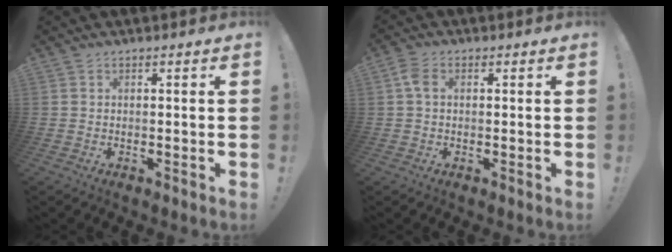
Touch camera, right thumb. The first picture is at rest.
{"total": 4.0, "force": [0.8, 2.4, 3.0], "torque": [-0.065, 0.007, 0.014]}